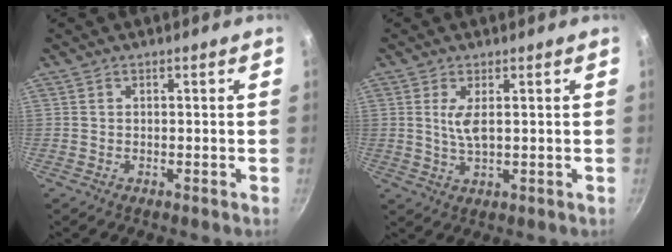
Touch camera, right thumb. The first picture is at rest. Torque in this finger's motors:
{"motor_torque": [-0.08, -0.08, 0.44, 0.48, 0.13]}